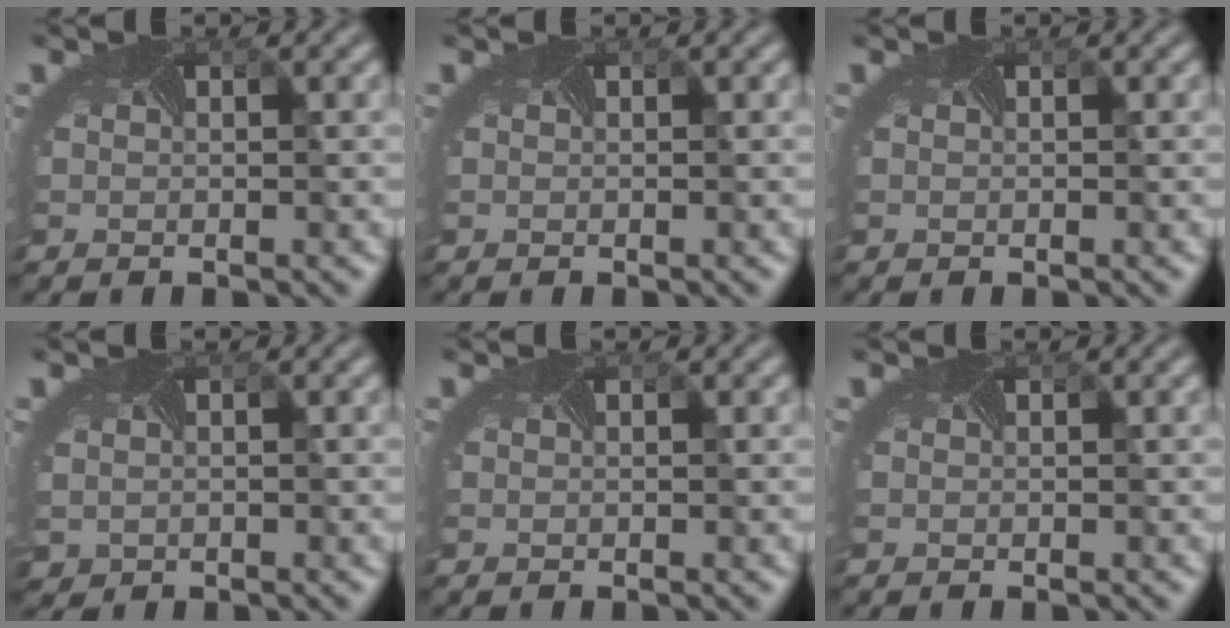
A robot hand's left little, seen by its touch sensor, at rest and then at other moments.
{"total": 0.0}
{"total": 0.0}
{"total": 0.9, "force": [0.0, 0.9, 0.0], "torque": [-0.001, -0.006, 0.004]}
{"total": 0.0}
{"total": 0.0}